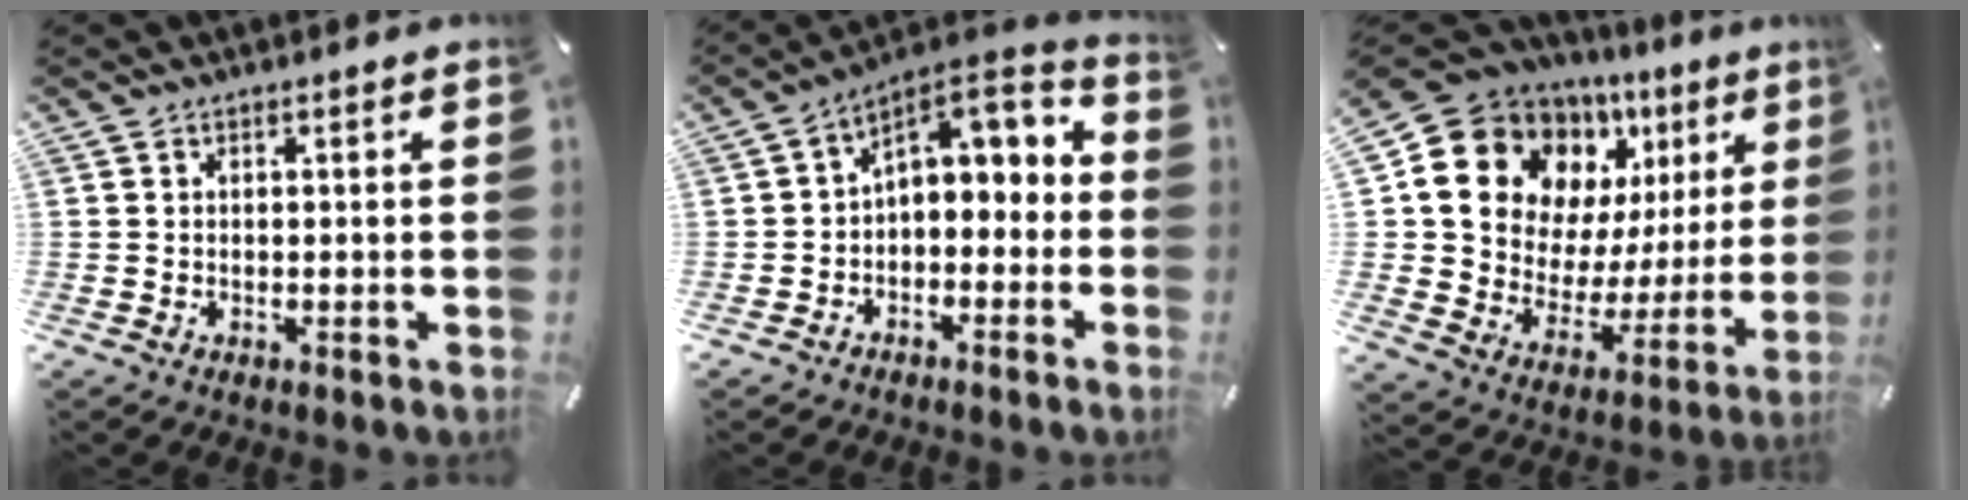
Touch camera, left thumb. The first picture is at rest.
{"total": 5.1, "force": [1.4, 4.3, 2.5], "torque": [-0.030, -0.025, 0.018]}
{"total": 15.3, "force": [8.8, 11.4, 5.1], "torque": [-0.086, -0.076, 0.166]}